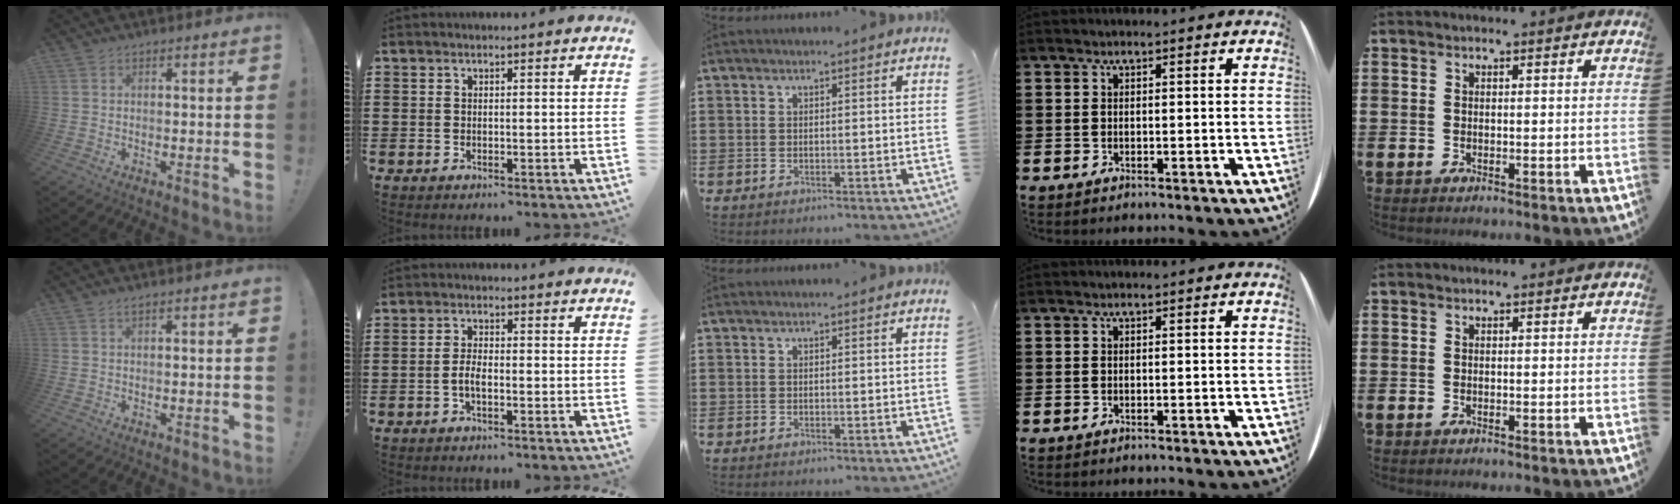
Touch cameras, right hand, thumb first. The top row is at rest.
{"thumb": {"total": 0.6, "force": [0.2, -0.2, 0.5], "torque": [-0.012, 0.000, 0.004]}, "index": {"total": 2.7, "force": [-0.9, 0.9, 2.4], "torque": [-0.059, -0.003, -0.022]}}